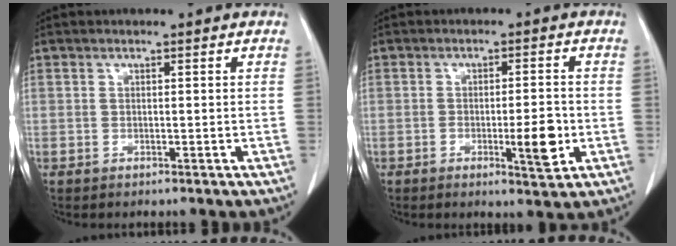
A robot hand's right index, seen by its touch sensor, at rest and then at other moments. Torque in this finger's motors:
{"motor_torque": [0.45, -0.12, 0.14, 0.06]}